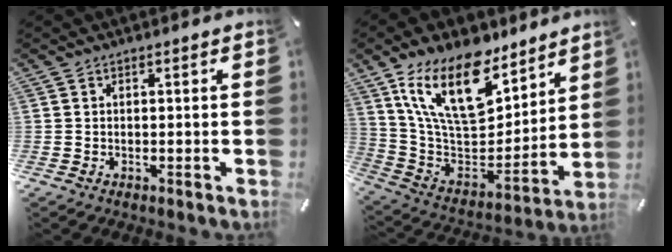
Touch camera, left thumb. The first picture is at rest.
{"total": 21.4, "force": [13.1, 11.1, 12.8], "torque": [-0.240, -0.079, 0.232]}